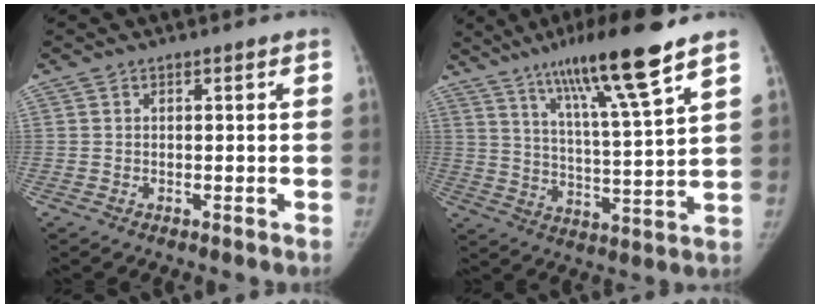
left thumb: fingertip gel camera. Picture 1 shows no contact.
{"total": 16.1, "force": [10.6, 1.1, 12.0], "torque": [-0.195, -0.048, 0.178]}